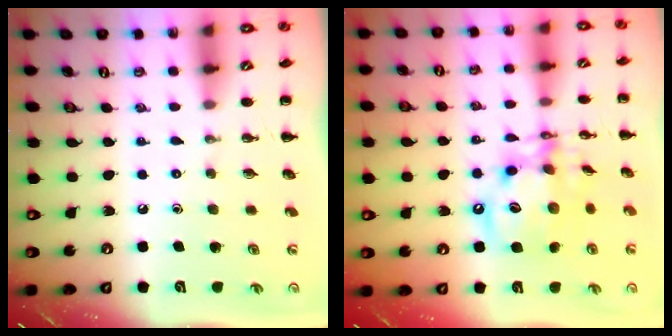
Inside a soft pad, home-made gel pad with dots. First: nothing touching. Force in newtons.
{"total": 13.5, "press": 13.4, "slide": 2.0}